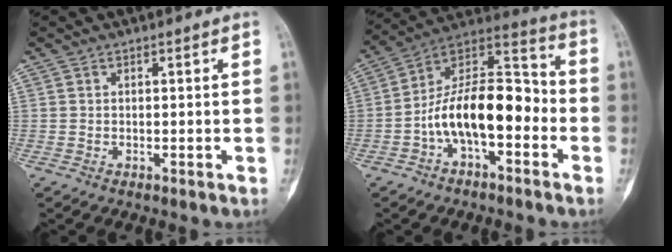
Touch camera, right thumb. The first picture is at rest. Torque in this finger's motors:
{"motor_torque": [2.19, 2.20, 1.25, -1.17, 0.16]}